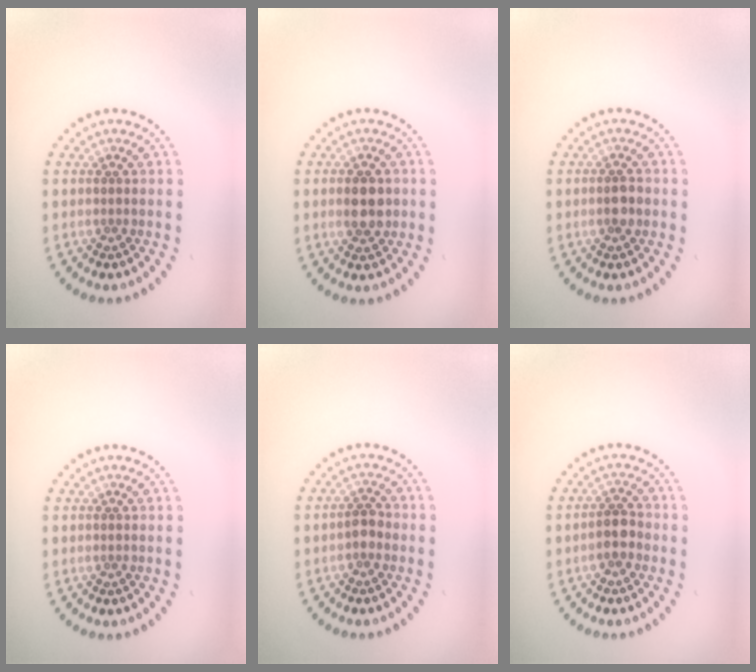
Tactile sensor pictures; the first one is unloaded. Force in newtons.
{"total": 3.4, "press": 3.4, "slide": 0.1}
{"total": 1.8, "press": 1.8, "slide": 0.4}
{"total": 0.0}
{"total": 1.6, "press": 1.5, "slide": 0.4}
{"total": 2.3, "press": 2.1, "slide": 0.8}